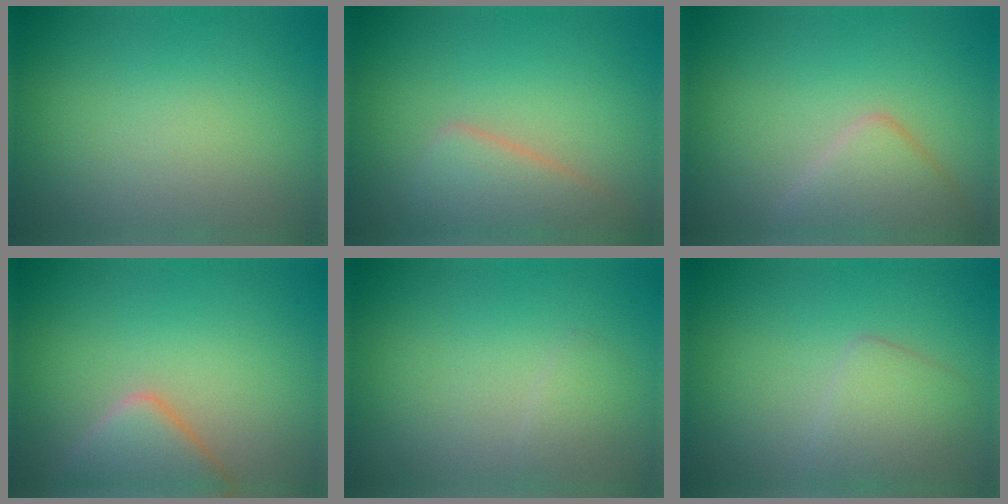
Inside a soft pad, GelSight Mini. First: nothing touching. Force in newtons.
{"total": 3.9, "press": 3.9, "slide": 0.2}
{"total": 3.5, "press": 3.5, "slide": 0.1}
{"total": 4.5, "press": 4.5, "slide": 0.3}
{"total": 0.9, "press": 0.9, "slide": 0.0}
{"total": 2.5, "press": 2.5, "slide": 0.2}